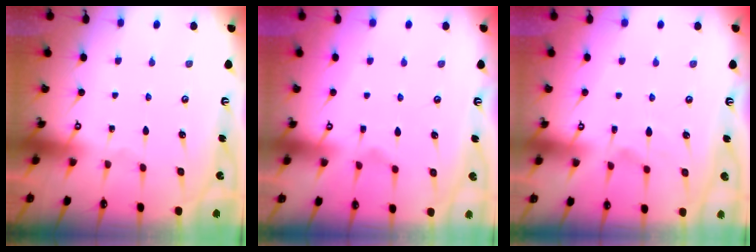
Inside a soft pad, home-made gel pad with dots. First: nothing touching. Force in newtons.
{"total": 1.3, "press": 0.7, "slide": 1.1}
{"total": 3.8, "press": 3.6, "slide": 1.2}